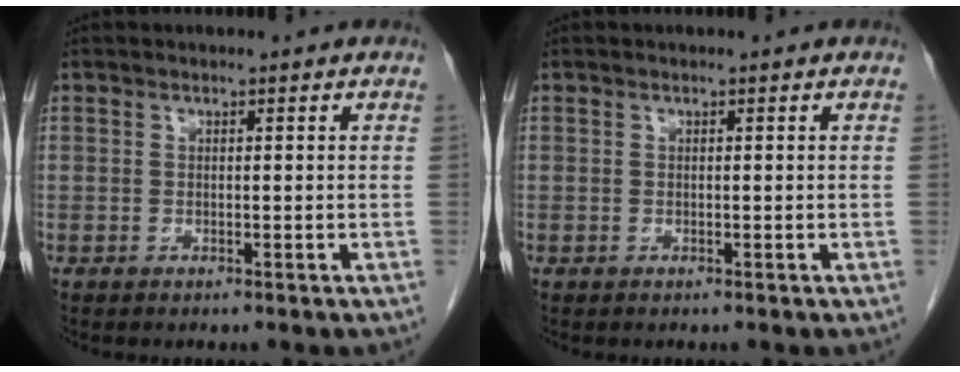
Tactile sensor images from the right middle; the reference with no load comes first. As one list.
[{"total": 0.0}]